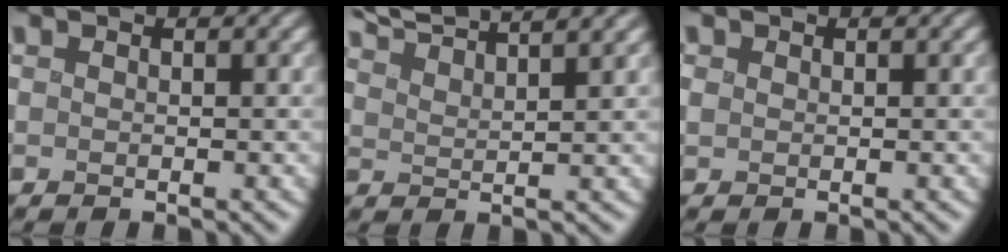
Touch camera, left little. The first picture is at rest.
{"total": 5.9, "force": [5.4, 0.5, 2.3], "torque": [-0.040, 0.016, 0.085]}
{"total": 0.0}